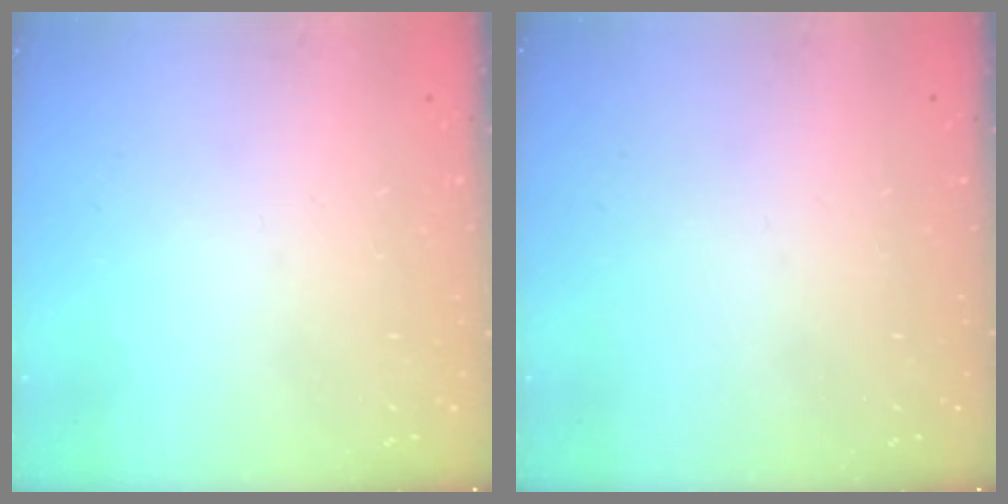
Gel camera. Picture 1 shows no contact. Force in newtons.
{"total": 0.0}